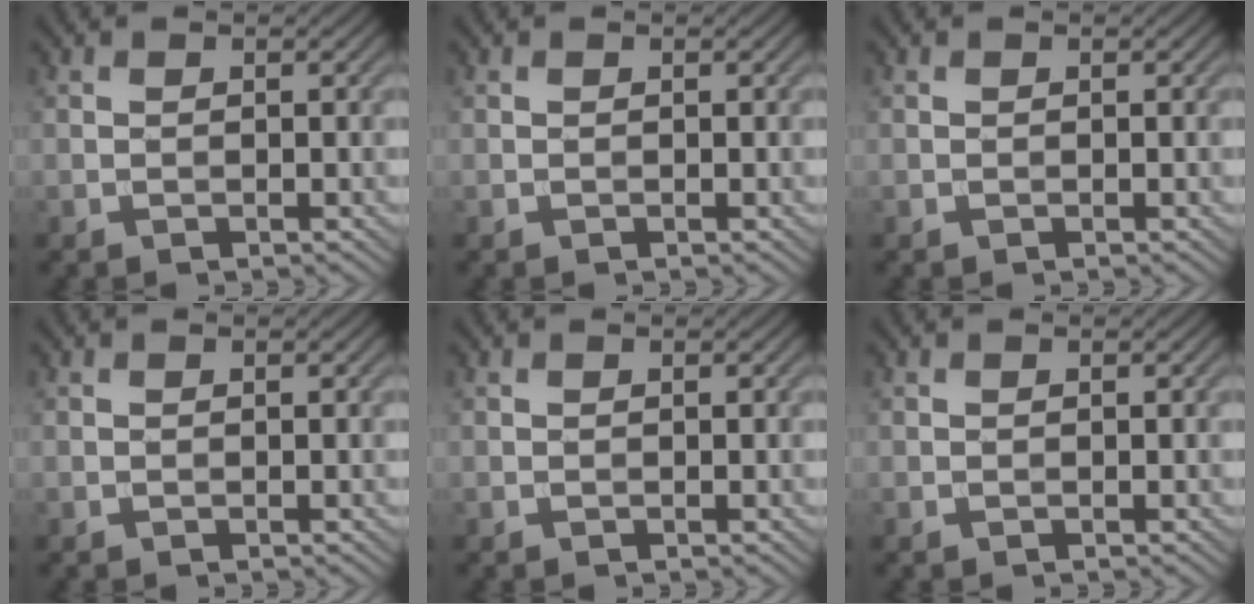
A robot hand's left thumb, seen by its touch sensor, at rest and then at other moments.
{"total": 0.0}
{"total": 0.0}
{"total": 0.0}
{"total": 0.0}
{"total": 0.0}